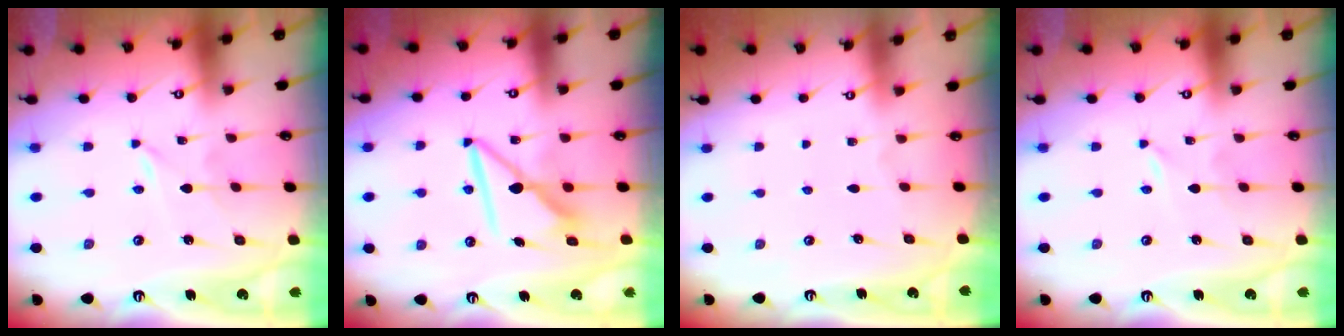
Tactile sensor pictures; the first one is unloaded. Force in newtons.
{"total": 9.6, "press": 9.6, "slide": 0.8}
{"total": 0.0}
{"total": 0.0}